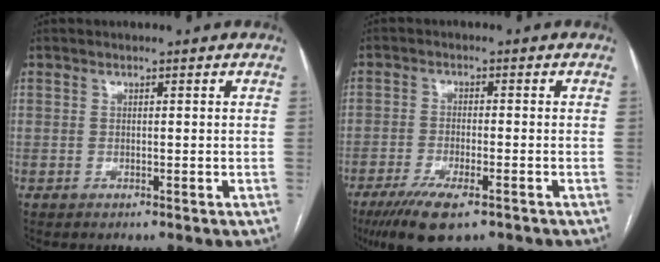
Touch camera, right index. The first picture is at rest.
{"total": 9.0, "force": [-6.0, 2.1, 6.4], "torque": [-0.111, -0.019, -0.096]}